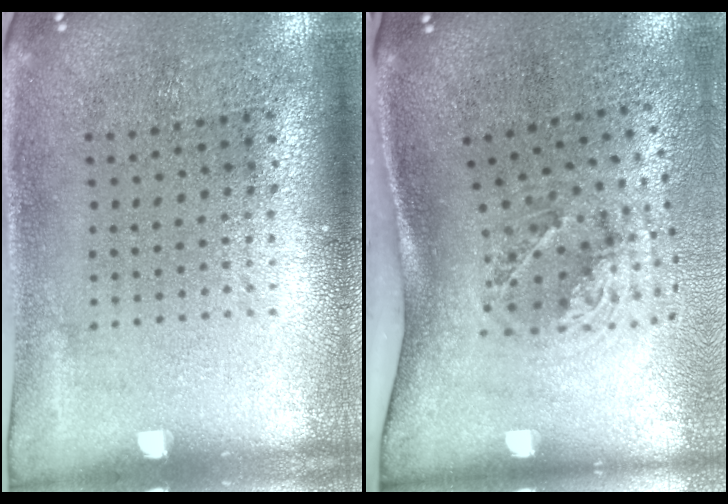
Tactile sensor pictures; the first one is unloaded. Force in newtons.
{"total": 1.9, "press": 1.3, "slide": 1.4}